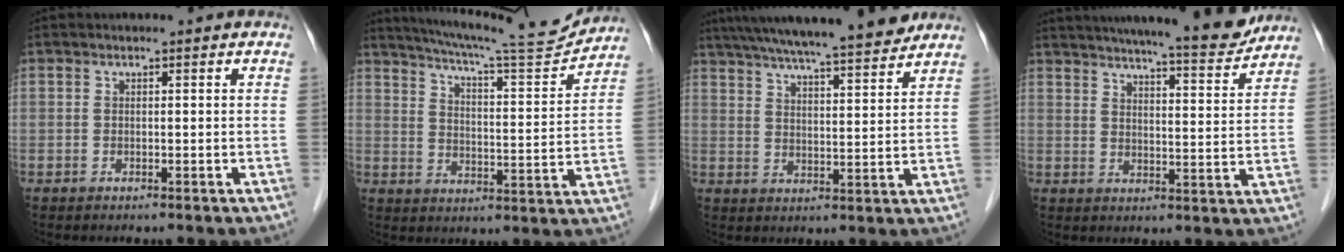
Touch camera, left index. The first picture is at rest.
{"total": 15.4, "force": [14.5, -0.3, 5.1], "torque": [-0.090, -0.030, 0.205]}
{"total": 19.3, "force": [16.8, 1.3, 9.4], "torque": [-0.158, 0.018, 0.244]}
{"total": 15.7, "force": [14.1, 0.8, 6.8], "torque": [-0.101, -0.016, 0.186]}